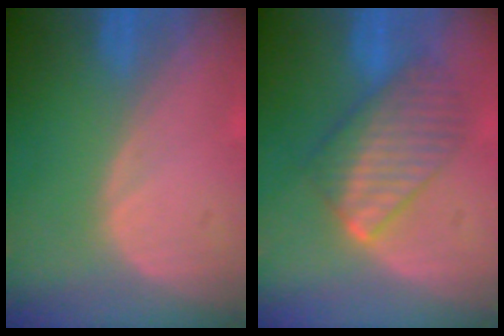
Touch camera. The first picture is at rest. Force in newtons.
{"total": 7.2, "press": 7.2, "slide": 0.2}